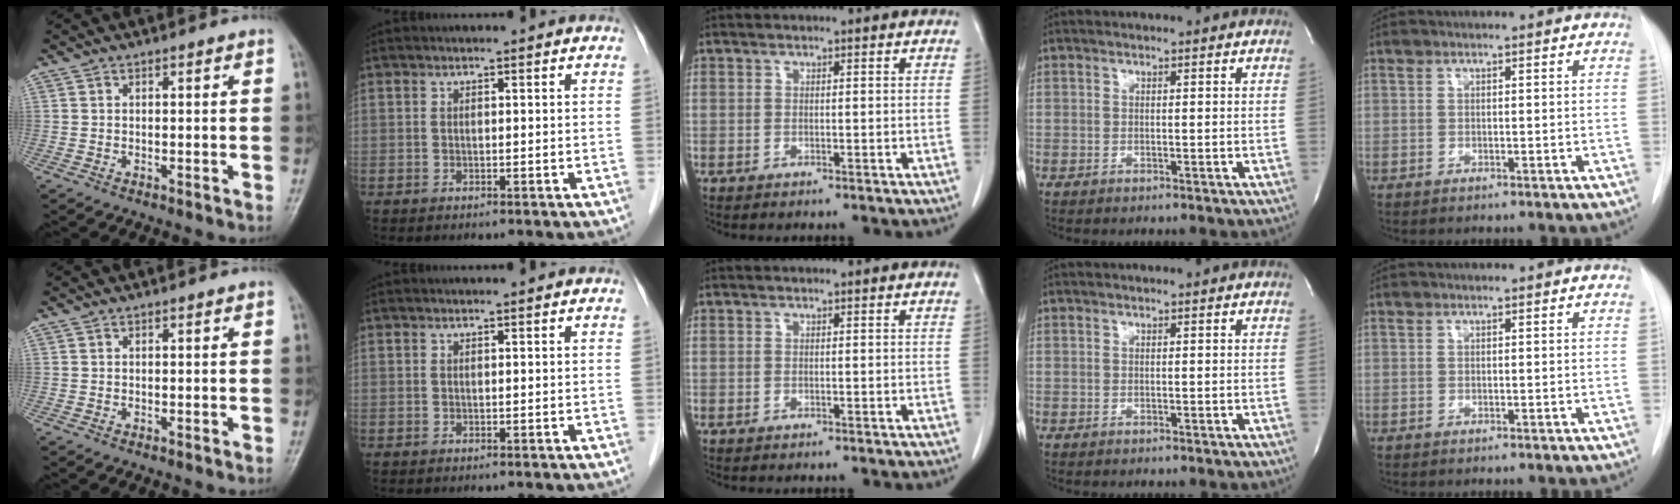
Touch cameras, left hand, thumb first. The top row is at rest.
{}